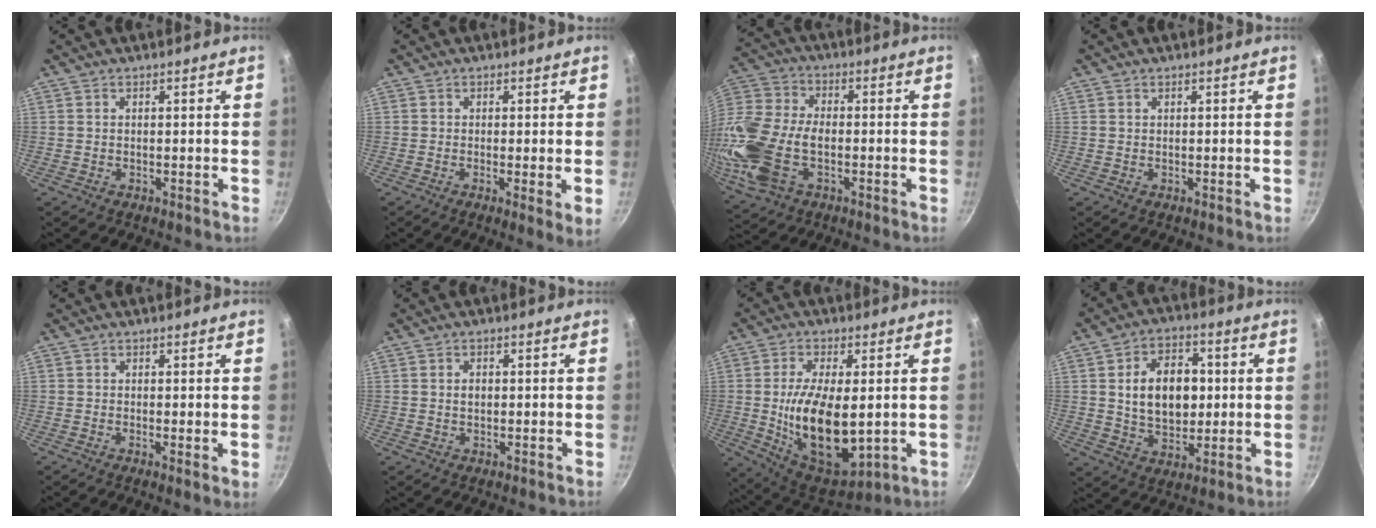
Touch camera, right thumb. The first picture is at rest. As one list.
[{"total": 3.3, "force": [-0.2, 0.4, 3.3], "torque": [-0.052, -0.018, -0.007]}, {"total": 18.7, "force": [-4.1, 11.4, 14.2], "torque": [-0.312, 0.020, -0.086]}, {"total": 0.0}, {"total": 1.4, "force": [0.1, 0.3, 1.3], "torque": [-0.020, -0.014, -0.005]}, {"total": 2.0, "force": [0.3, 1.4, 1.4], "torque": [-0.017, 0.005, 0.003]}, {"total": 17.8, "force": [-0.7, 8.3, 15.7], "torque": [-0.266, -0.013, 0.005]}, {"total": 13.8, "force": [1.6, 9.6, 9.9], "torque": [-0.121, 0.001, 0.027]}]